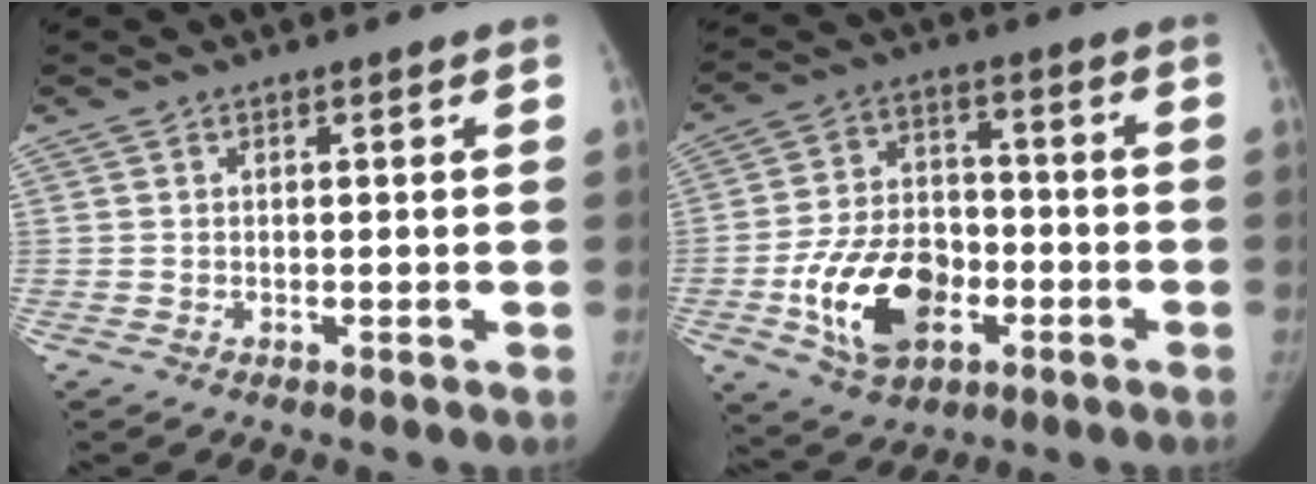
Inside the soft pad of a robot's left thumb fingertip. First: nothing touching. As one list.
[{"total": 15.9, "force": [-5.3, 10.4, 10.7], "torque": [-0.159, 0.021, -0.087]}]